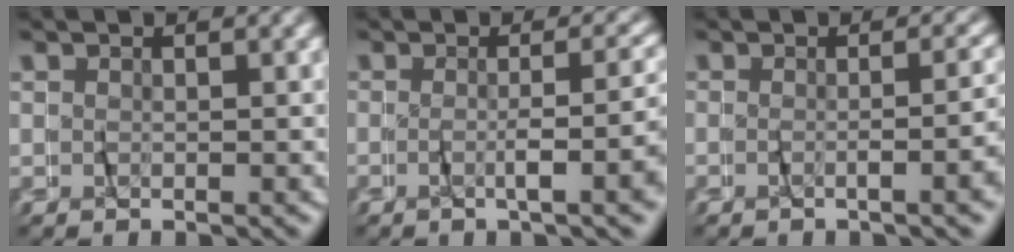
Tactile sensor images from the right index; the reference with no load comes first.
{"total": 3.4, "force": [-1.6, -0.7, 2.9], "torque": [-0.041, 0.003, -0.023]}
{"total": 2.6, "force": [-1.5, -0.8, 1.9], "torque": [-0.024, 0.007, -0.025]}